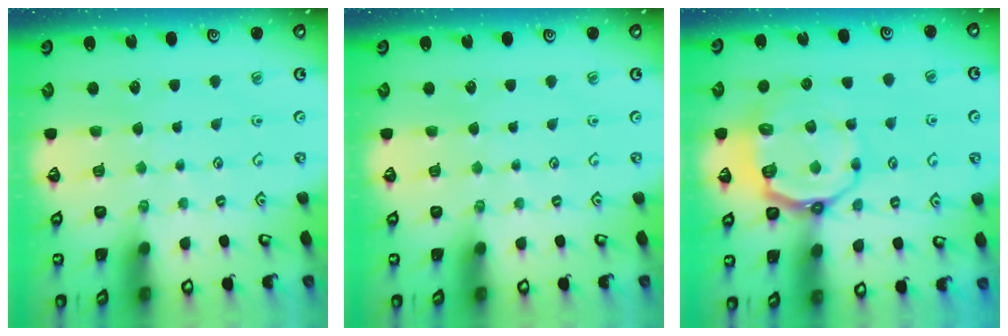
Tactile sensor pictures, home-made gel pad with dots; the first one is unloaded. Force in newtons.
{"total": 0.0}
{"total": 11.7, "press": 11.2, "slide": 3.5}